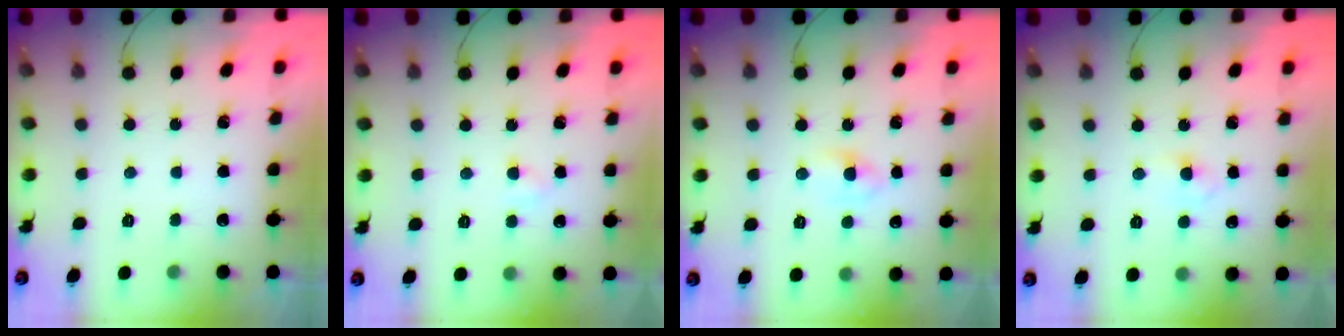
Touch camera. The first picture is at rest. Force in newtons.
{"total": 2.4, "press": 2.3, "slide": 0.8}
{"total": 1.6, "press": 1.4, "slide": 0.8}
{"total": 2.1, "press": 1.9, "slide": 0.9}